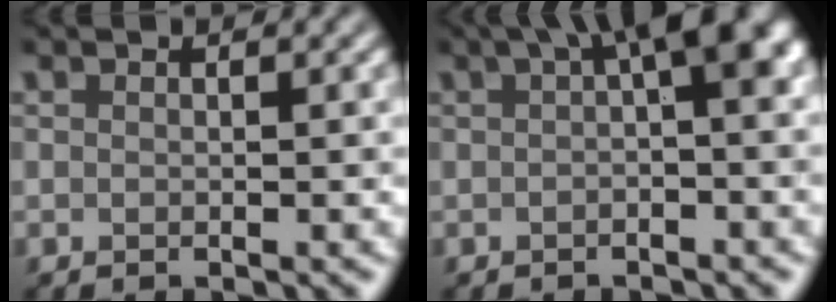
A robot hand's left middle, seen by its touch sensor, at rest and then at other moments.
{"total": 5.7, "force": [1.7, 1.4, 5.2], "torque": [-0.050, 0.026, 0.013]}